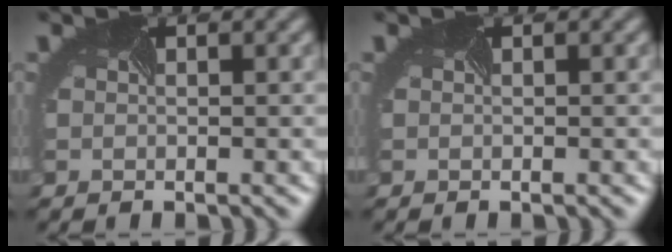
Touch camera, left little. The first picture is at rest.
{"total": 0.0}